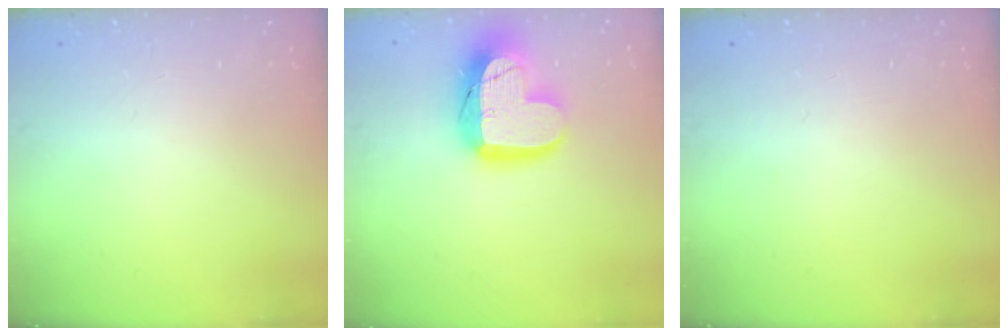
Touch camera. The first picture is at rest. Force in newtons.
{"total": 18.3, "press": 18.2, "slide": 1.4}
{"total": 0.0}